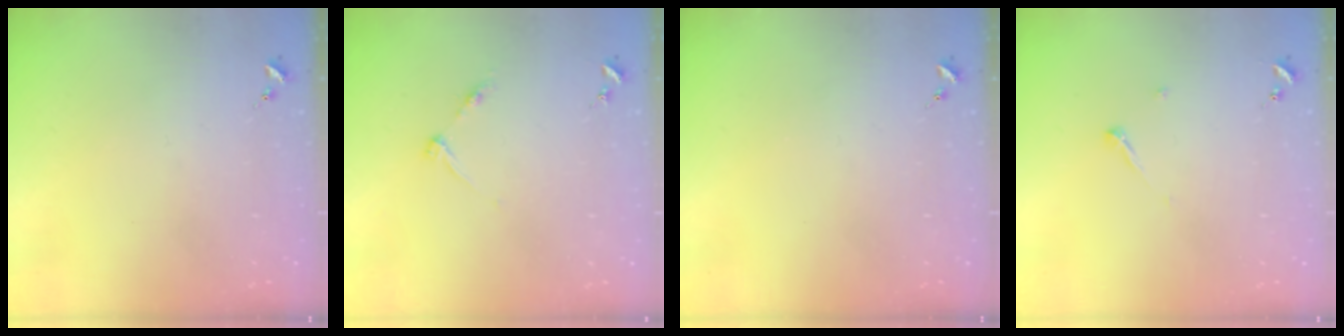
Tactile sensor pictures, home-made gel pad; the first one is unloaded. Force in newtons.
{"total": 4.6, "press": 4.6, "slide": 0.5}
{"total": 0.0}
{"total": 3.2, "press": 3.2, "slide": 0.3}